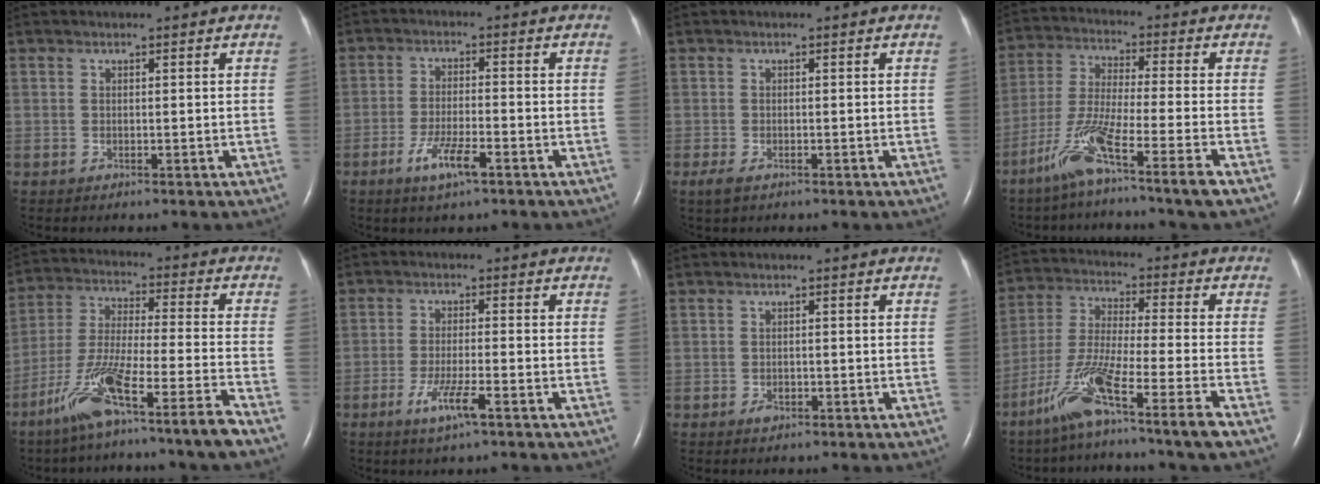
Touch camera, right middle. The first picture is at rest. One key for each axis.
{"total": 5.5, "fx": -3.1, "fy": 0.9, "fz": 4.5, "tx": -0.093, "ty": -0.006, "tz": -0.056}
{"total": 1.9, "fx": -1.0, "fy": 0.8, "fz": 1.3, "tx": -0.034, "ty": -0.005, "tz": -0.017}
{"total": 11.1, "fx": -6.9, "fy": -1.4, "fz": 8.6, "tx": -0.174, "ty": -0.027, "tz": -0.135}
{"total": 13.6, "fx": -9.4, "fy": -1.2, "fz": 9.7, "tx": -0.192, "ty": -0.025, "tz": -0.173}
{"total": 5.1, "fx": -2.7, "fy": 0.2, "fz": 4.3, "tx": -0.088, "ty": -0.010, "tz": -0.051}
{"total": 1.1, "fx": -0.6, "fy": 0.6, "fz": 0.7, "tx": -0.013, "ty": 0.001, "tz": -0.007}
{"total": 12.2, "fx": -7.8, "fy": -1.5, "fz": 9.2, "tx": -0.190, "ty": -0.031, "tz": -0.149}